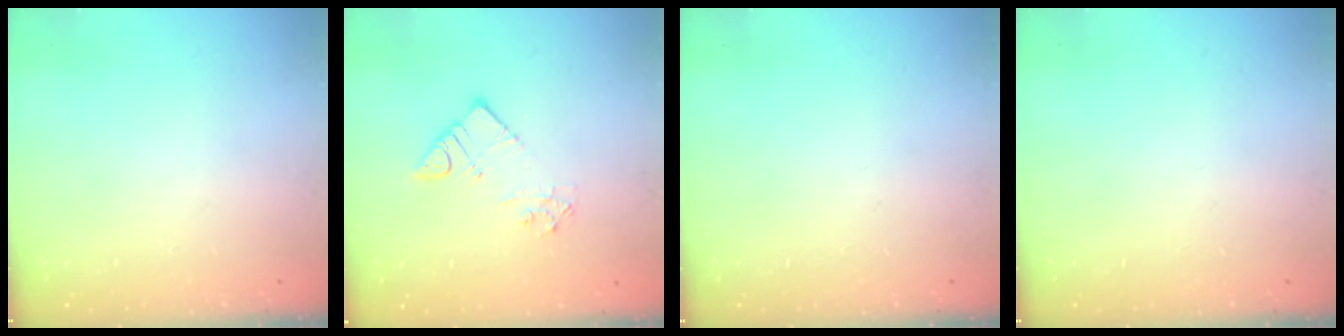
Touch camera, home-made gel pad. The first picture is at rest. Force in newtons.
{"total": 6.3, "press": 6.3, "slide": 0.4}
{"total": 0.0}
{"total": 0.0}